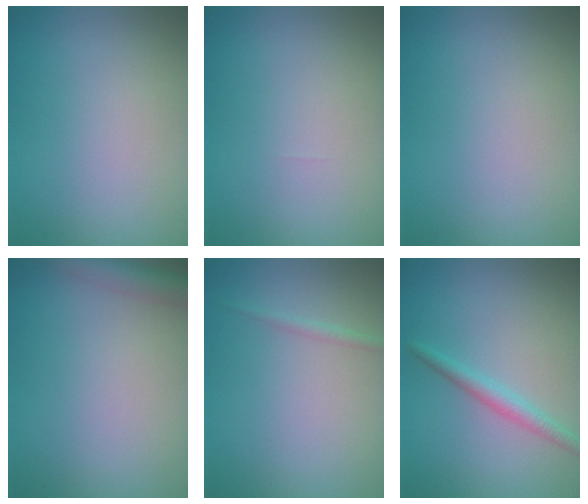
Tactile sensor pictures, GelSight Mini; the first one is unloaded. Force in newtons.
{"total": 0.0}
{"total": 0.0}
{"total": 2.9, "press": 2.9, "slide": 0.1}
{"total": 0.8, "press": 0.8, "slide": 0.0}
{"total": 2.0, "press": 2.0, "slide": 0.0}